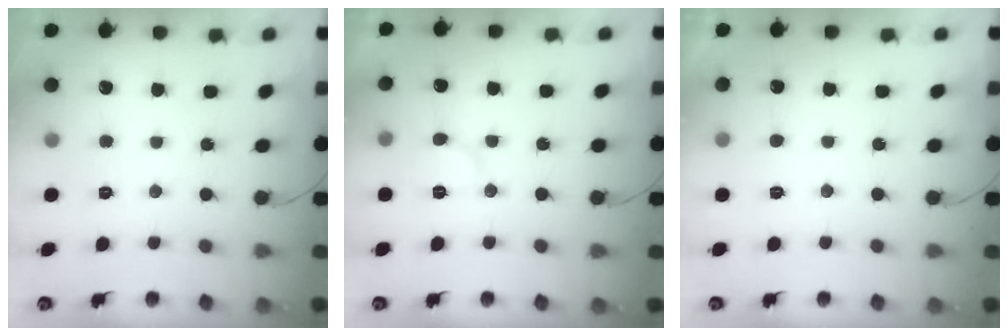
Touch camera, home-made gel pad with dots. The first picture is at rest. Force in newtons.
{"total": 6.8, "press": 6.8, "slide": 0.8}
{"total": 4.0, "press": 4.0, "slide": 0.2}